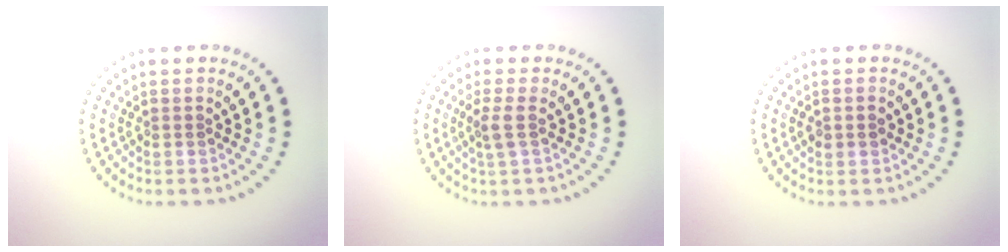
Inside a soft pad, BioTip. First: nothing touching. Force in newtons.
{"total": 1.6, "press": 1.3, "slide": 1.0}
{"total": 1.6, "press": 1.6, "slide": 0.1}